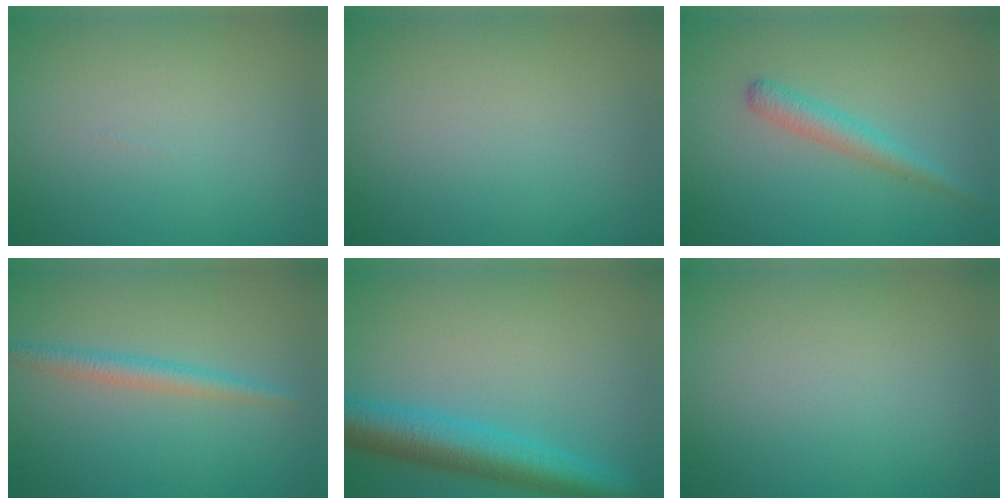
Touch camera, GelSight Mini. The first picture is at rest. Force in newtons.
{"total": 0.0}
{"total": 2.3, "press": 2.3, "slide": 0.1}
{"total": 2.3, "press": 2.3, "slide": 0.1}
{"total": 6.5, "press": 6.5, "slide": 0.3}
{"total": 0.0}